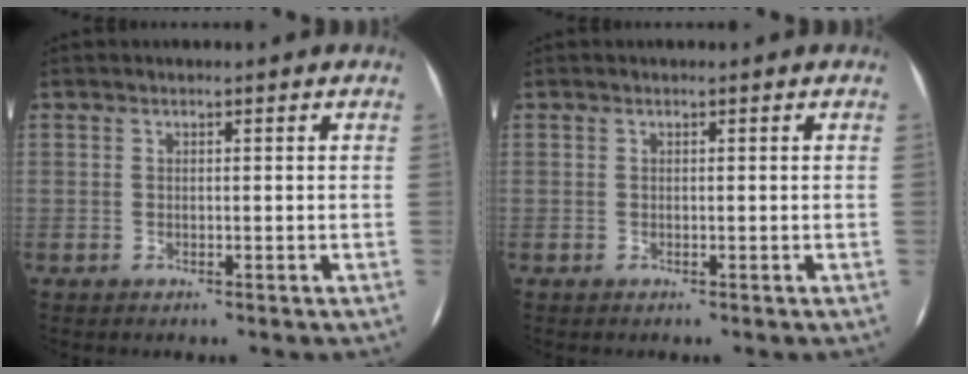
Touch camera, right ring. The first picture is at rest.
{"total": 0.0}